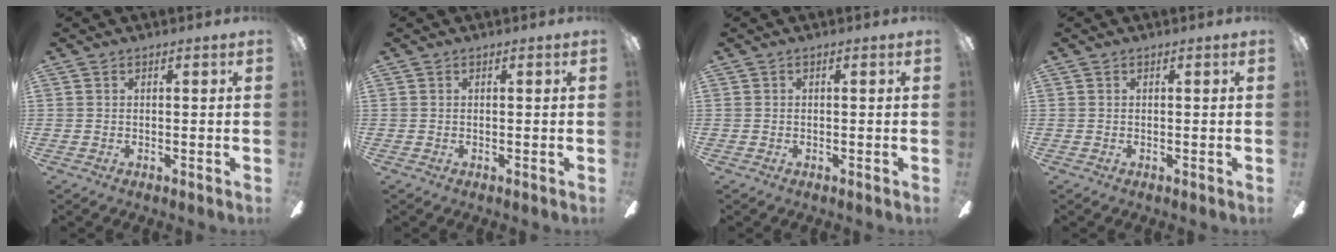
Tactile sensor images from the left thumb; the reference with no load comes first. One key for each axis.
{"total": 0.0}
{"total": 0.0}
{"total": 0.0}